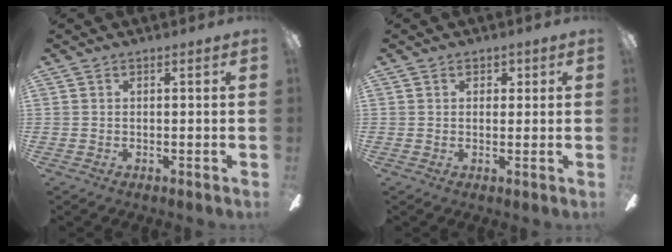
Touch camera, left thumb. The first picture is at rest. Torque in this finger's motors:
{"motor_torque": [0.13, -0.30, -0.38, -0.03, -0.03]}